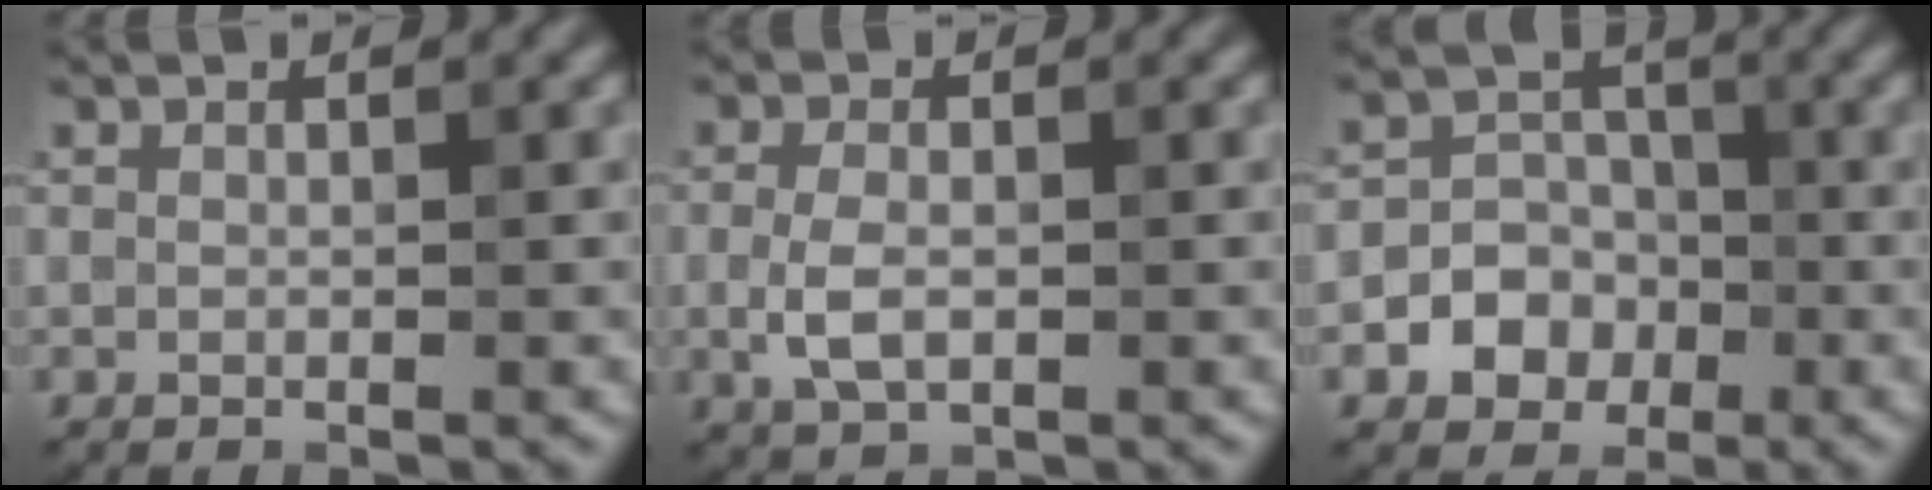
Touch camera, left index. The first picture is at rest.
{"total": 3.0, "force": [-0.5, 1.6, 2.5], "torque": [-0.060, 0.002, -0.008]}
{"total": 5.5, "force": [-2.1, 4.9, 1.6], "torque": [-0.003, 0.012, -0.056]}